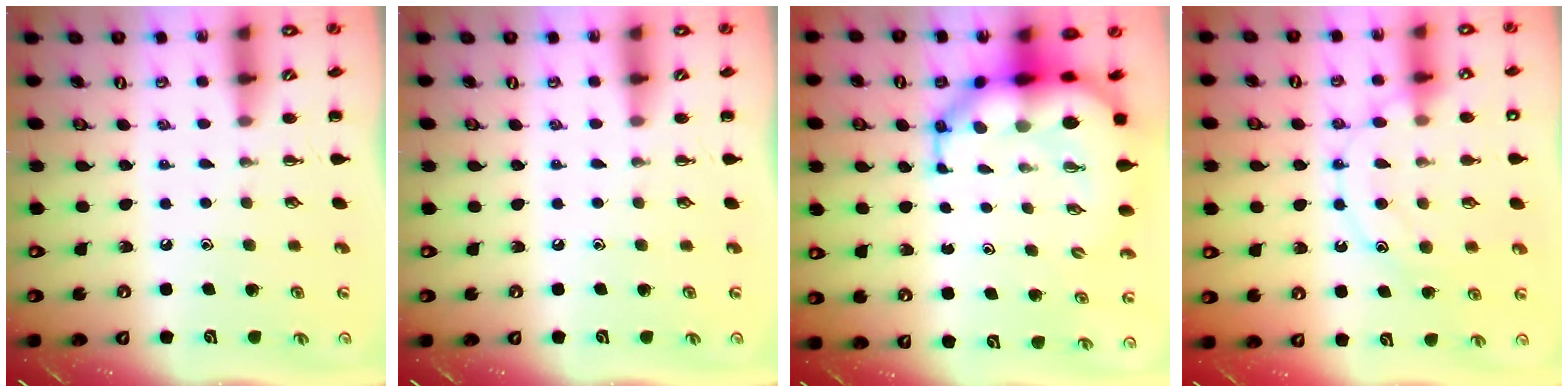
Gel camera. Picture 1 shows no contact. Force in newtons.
{"total": 0.0}
{"total": 11.9, "press": 11.5, "slide": 3.3}
{"total": 13.9, "press": 13.9, "slide": 0.8}